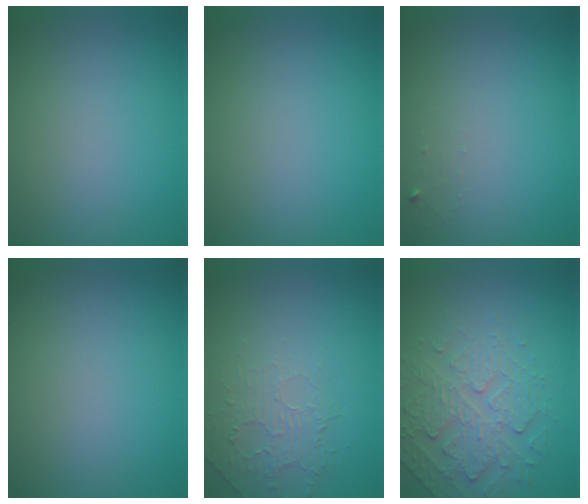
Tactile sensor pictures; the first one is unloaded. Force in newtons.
{"total": 0.0}
{"total": 0.6, "press": 0.6, "slide": 0.1}
{"total": 0.0}
{"total": 2.0, "press": 0.9, "slide": 1.8}
{"total": 4.8, "press": 3.5, "slide": 3.2}